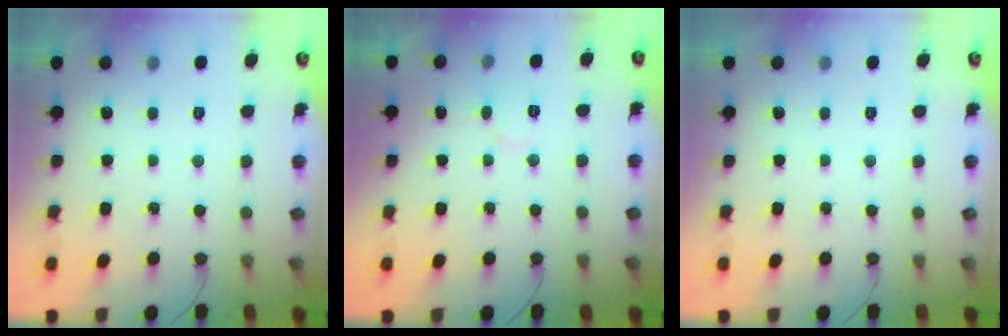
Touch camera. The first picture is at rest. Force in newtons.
{"total": 4.6, "press": 4.5, "slide": 0.5}
{"total": 0.0}